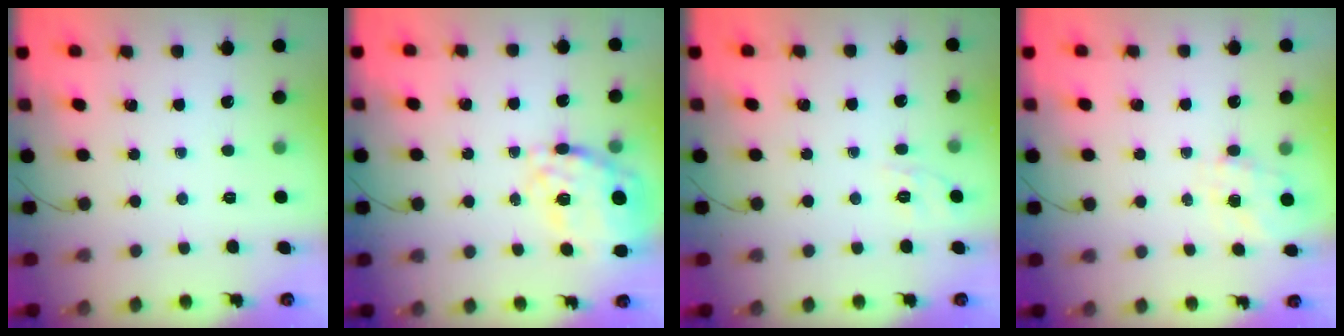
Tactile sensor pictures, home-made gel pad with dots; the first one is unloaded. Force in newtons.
{"total": 22.8, "press": 22.3, "slide": 4.8}
{"total": 1.7, "press": 0.5, "slide": 1.6}
{"total": 3.0, "press": 2.9, "slide": 1.0}